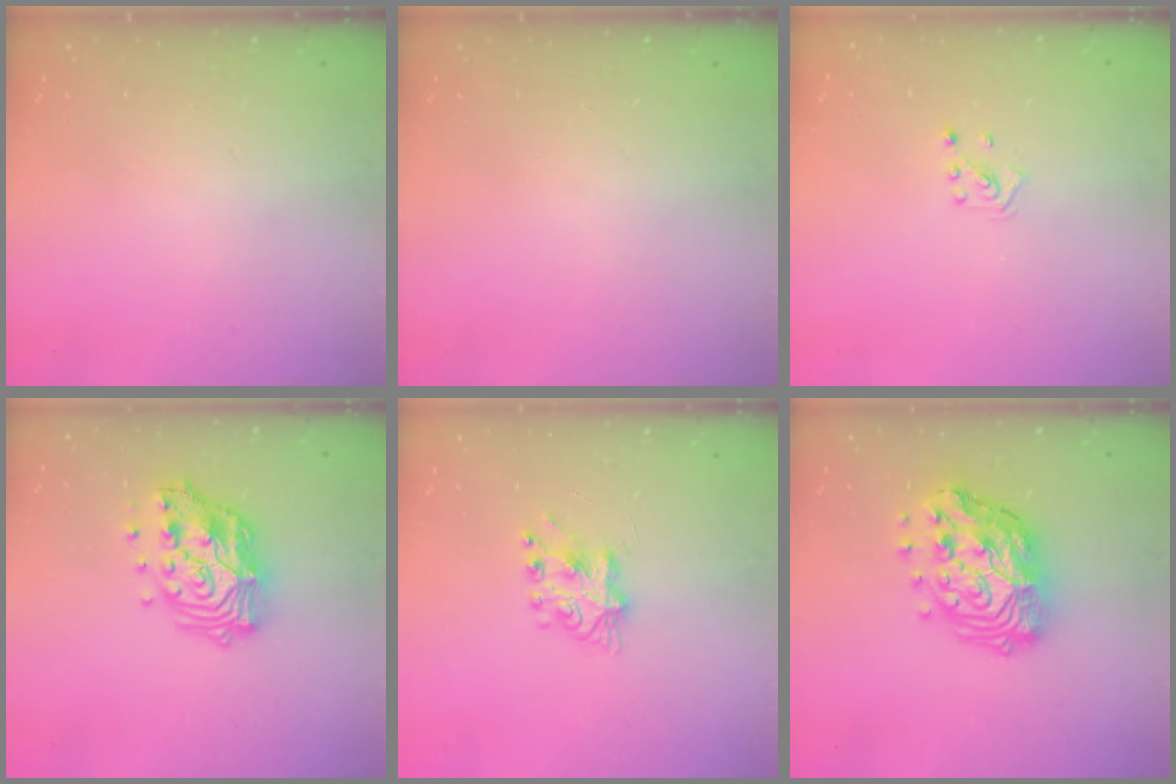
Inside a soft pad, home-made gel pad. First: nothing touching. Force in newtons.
{"total": 0.0}
{"total": 2.1, "press": 2.0, "slide": 0.3}
{"total": 15.3, "press": 15.3, "slide": 1.2}
{"total": 7.9, "press": 7.8, "slide": 1.0}
{"total": 18.3, "press": 18.2, "slide": 1.8}